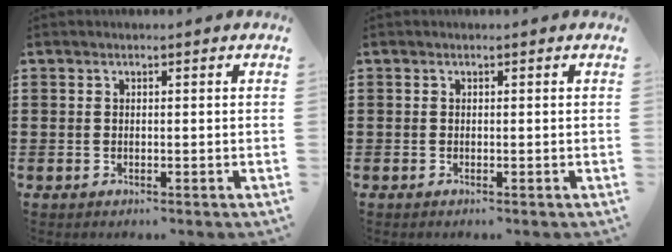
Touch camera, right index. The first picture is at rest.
{"total": 0.0}